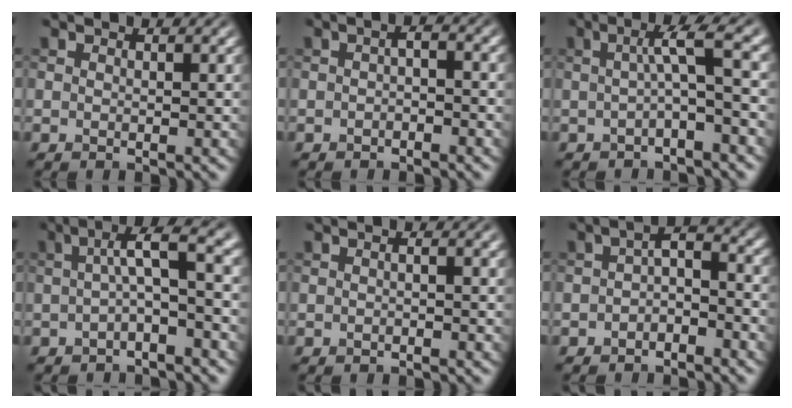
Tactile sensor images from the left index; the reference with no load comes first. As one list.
[{"total": 1.4, "force": [-0.7, 0.5, 1.1], "torque": [-0.022, 0.005, -0.015]}, {"total": 4.0, "force": [-0.2, 0.6, 3.9], "torque": [-0.063, 0.014, -0.010]}, {"total": 4.6, "force": [0.2, 0.9, 4.5], "torque": [-0.074, 0.019, -0.006]}, {"total": 0.7, "force": [-0.2, 0.0, 0.6], "torque": [-0.015, 0.005, -0.007]}, {"total": 3.2, "force": [-1.3, 1.6, 2.4], "torque": [-0.040, 0.012, -0.032]}]